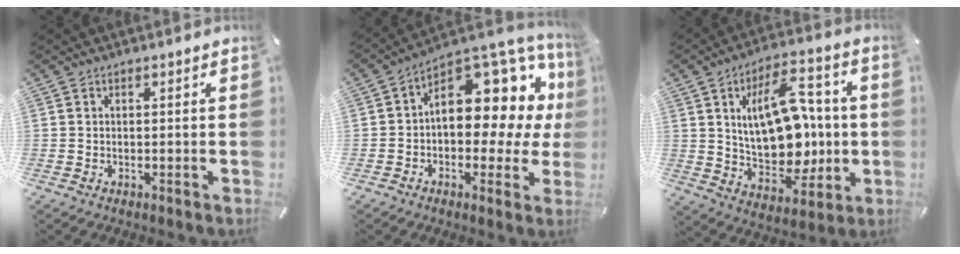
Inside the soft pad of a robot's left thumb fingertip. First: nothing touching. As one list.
[{"total": 13.9, "force": [5.0, 8.8, 9.5], "torque": [-0.111, -0.062, 0.084]}, {"total": 20.0, "force": [2.2, 12.5, 15.4], "torque": [-0.248, -0.002, 0.039]}]